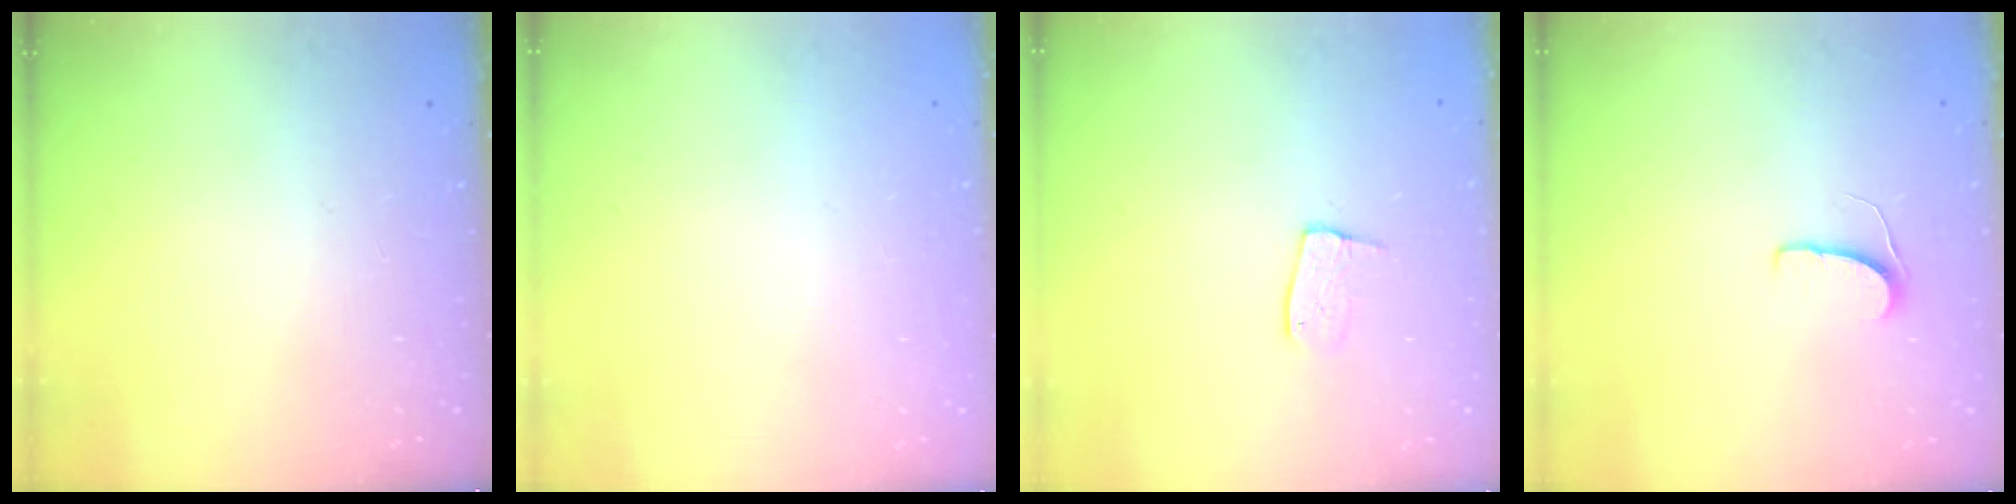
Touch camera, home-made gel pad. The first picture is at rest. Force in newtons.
{"total": 0.0}
{"total": 6.1, "press": 6.1, "slide": 0.3}
{"total": 5.4, "press": 5.4, "slide": 0.4}